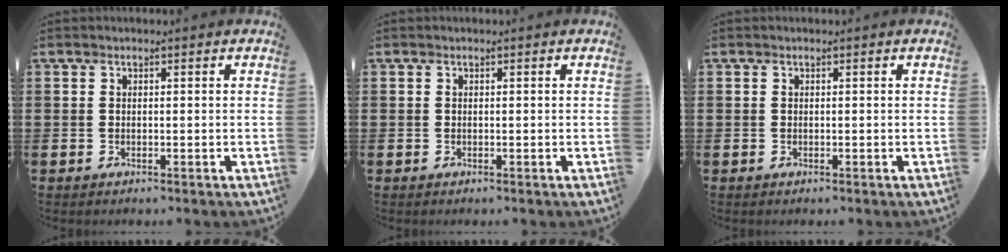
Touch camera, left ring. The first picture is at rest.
{"total": 0.0}
{"total": 0.0}